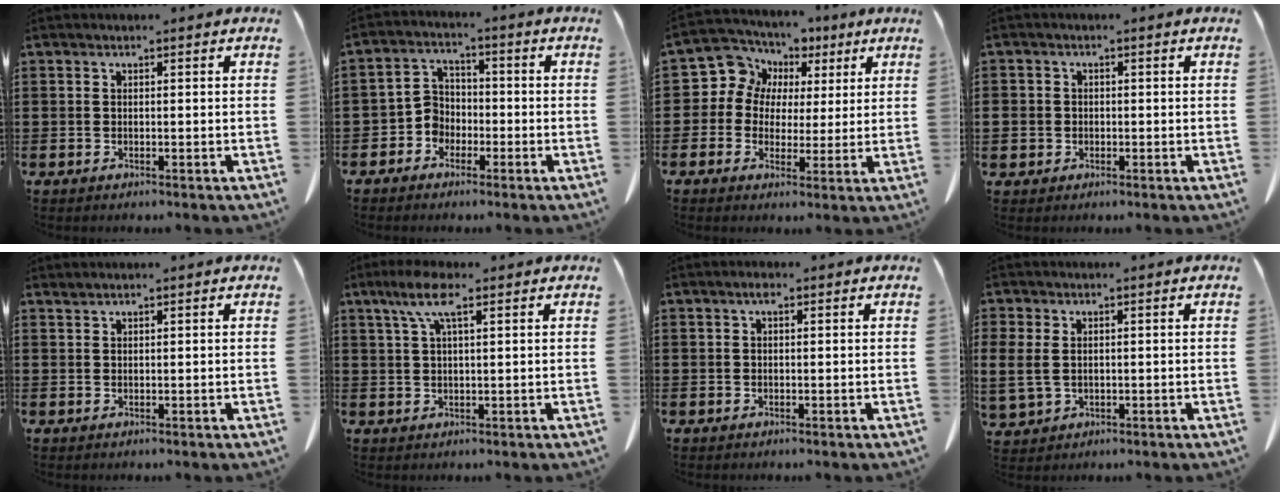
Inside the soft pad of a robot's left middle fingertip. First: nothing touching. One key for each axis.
{"total": 4.2, "fx": -2.4, "fy": 3.3, "fz": 1.0, "tx": -0.037, "ty": 0.008, "tz": -0.052}
{"total": 7.8, "fx": 3.1, "fy": 7.0, "fz": 1.2, "tx": -0.071, "ty": -0.017, "tz": 0.056}
{"total": 1.7, "fx": -0.3, "fy": 1.6, "fz": 0.3, "tx": -0.012, "ty": 0.007, "tz": -0.009}
{"total": 0.6, "fx": 0.6, "fy": 0.0, "fz": 0.1, "tx": -0.004, "ty": -0.002, "tz": 0.012}
{"total": 6.0, "fx": 3.0, "fy": 1.6, "fz": 5.0, "tx": -0.104, "ty": 0.009, "tz": 0.052}
{"total": 1.1, "fx": 0.3, "fy": 0.6, "fz": 0.9, "tx": -0.020, "ty": 0.007, "tz": 0.004}
{"total": 3.8, "fx": 0.3, "fy": 2.7, "fz": 2.6, "tx": -0.085, "ty": -0.004, "tz": -0.002}